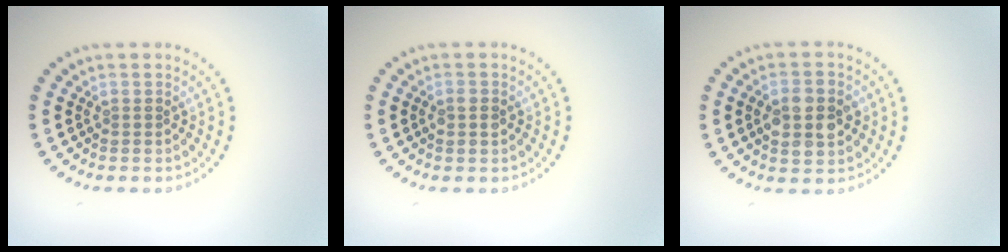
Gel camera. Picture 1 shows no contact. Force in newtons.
{"total": 1.6, "press": 1.6, "slide": 0.1}
{"total": 4.4, "press": 4.4, "slide": 0.1}